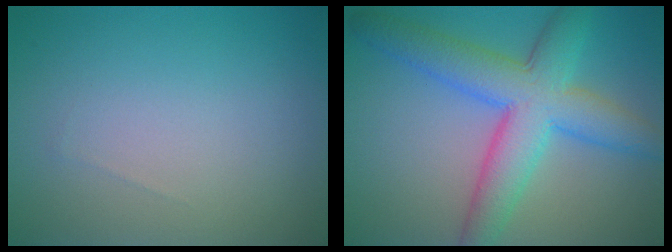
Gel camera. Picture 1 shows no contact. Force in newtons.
{"total": 7.9, "press": 7.9, "slide": 0.1}